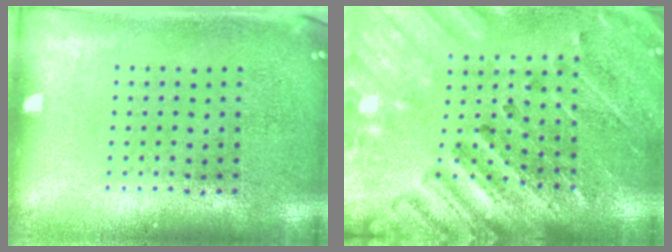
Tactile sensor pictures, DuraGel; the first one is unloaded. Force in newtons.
{"total": 2.7, "press": 2.6, "slide": 0.2}